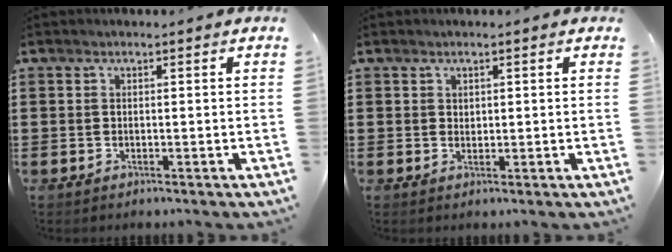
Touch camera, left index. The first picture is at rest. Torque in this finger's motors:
{"motor_torque": [0.19, 0.15, 0.02, 0.00]}